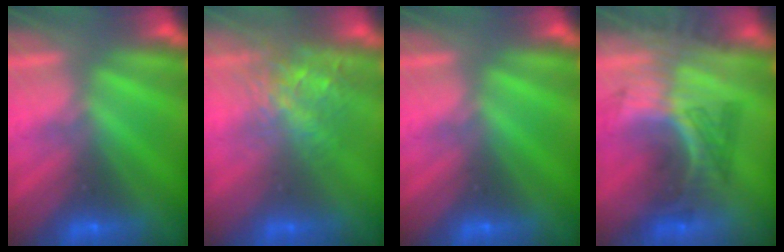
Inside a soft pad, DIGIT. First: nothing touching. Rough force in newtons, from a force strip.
{"total": 3.5}
{"total": 0.0}
{"total": 3.0}